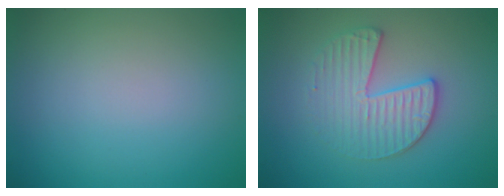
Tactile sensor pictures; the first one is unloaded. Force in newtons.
{"total": 3.4, "press": 3.2, "slide": 1.2}